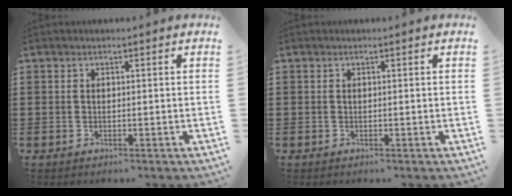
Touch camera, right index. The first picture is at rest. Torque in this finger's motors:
{"motor_torque": [0.00, 0.00, 0.00, 0.00]}